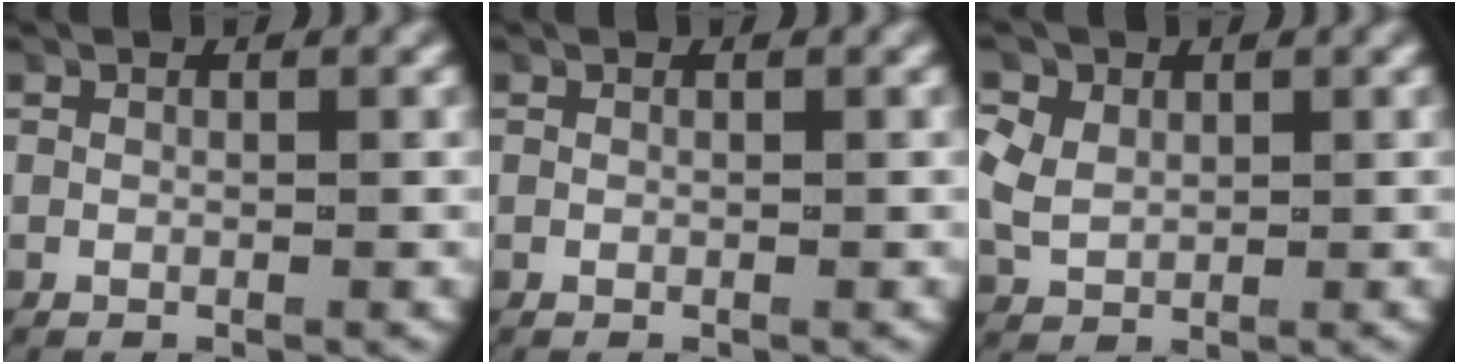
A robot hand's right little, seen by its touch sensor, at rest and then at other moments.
{"total": 0.0}
{"total": 3.9, "force": [0.5, 3.4, 1.7], "torque": [-0.060, -0.010, 0.019]}